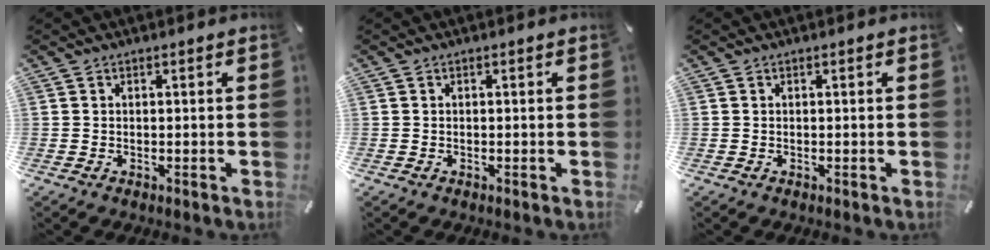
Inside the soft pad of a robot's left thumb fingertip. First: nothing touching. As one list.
[{"total": 0.0}, {"total": 0.0}]